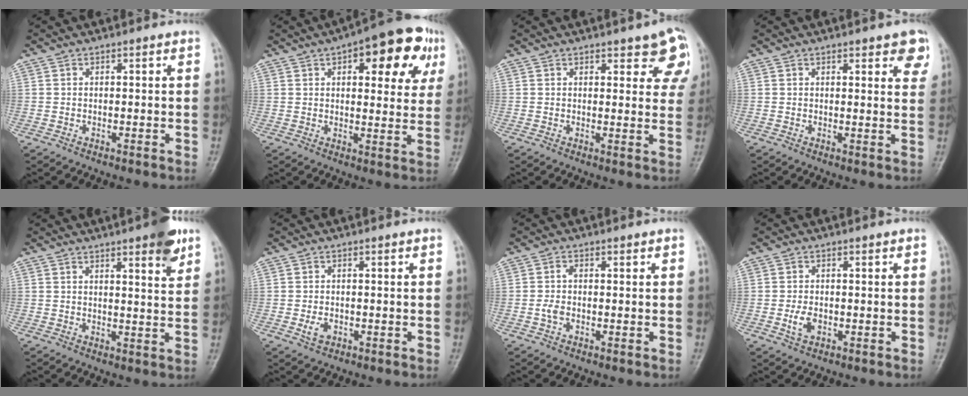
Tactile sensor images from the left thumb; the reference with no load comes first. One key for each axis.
{"total": 16.8, "fx": 7.0, "fy": 7.3, "fz": 13.4, "tx": -0.127, "ty": -0.001, "tz": 0.082}
{"total": 8.4, "fx": 4.6, "fy": 3.4, "fz": 6.1, "tx": -0.035, "ty": -0.018, "tz": 0.051}
{"total": 5.6, "fx": 3.3, "fy": 2.0, "fz": 4.0, "tx": -0.025, "ty": -0.014, "tz": 0.034}
{"total": 6.6, "fx": 4.0, "fy": 1.4, "fz": 5.1, "tx": -0.058, "ty": -0.020, "tz": 0.049}
{"total": 2.3, "fx": -0.8, "fy": 1.5, "fz": 1.6, "tx": -0.027, "ty": 0.001, "tz": -0.013}
{"total": 2.3, "fx": -0.5, "fy": 1.4, "fz": 1.7, "tx": -0.038, "ty": 0.006, "tz": -0.014}
{"total": 3.0, "fx": -0.8, "fy": 2.0, "fz": 2.2, "tx": -0.040, "ty": 0.000, "tz": -0.013}